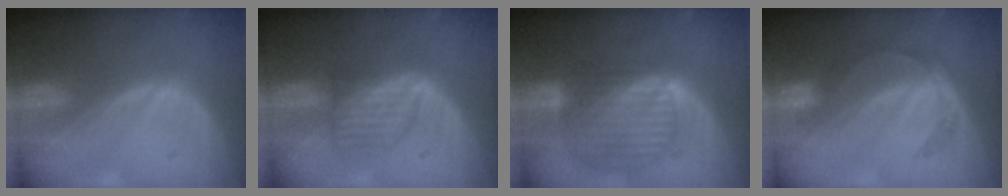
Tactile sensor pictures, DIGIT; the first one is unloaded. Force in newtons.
{"total": 5.9, "press": 5.6, "slide": 1.8}
{"total": 10.3, "press": 8.7, "slide": 5.6}
{"total": 4.5, "press": 4.5, "slide": 0.2}